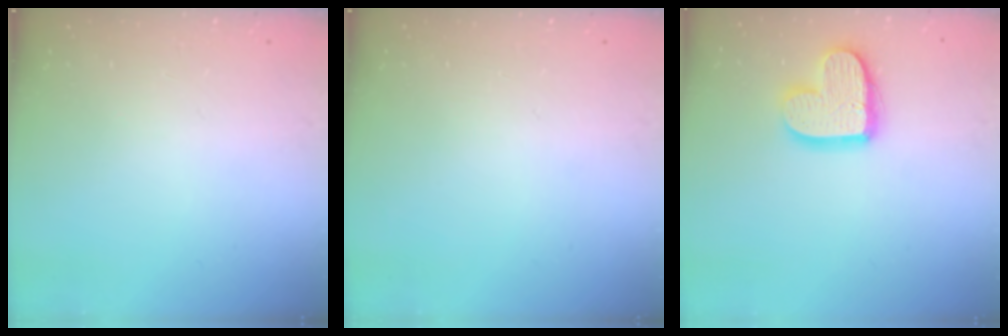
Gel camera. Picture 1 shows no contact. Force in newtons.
{"total": 0.0}
{"total": 14.4, "press": 14.3, "slide": 1.0}